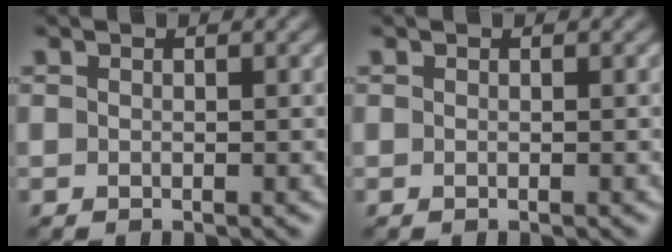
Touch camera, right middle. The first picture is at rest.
{"total": 0.0}